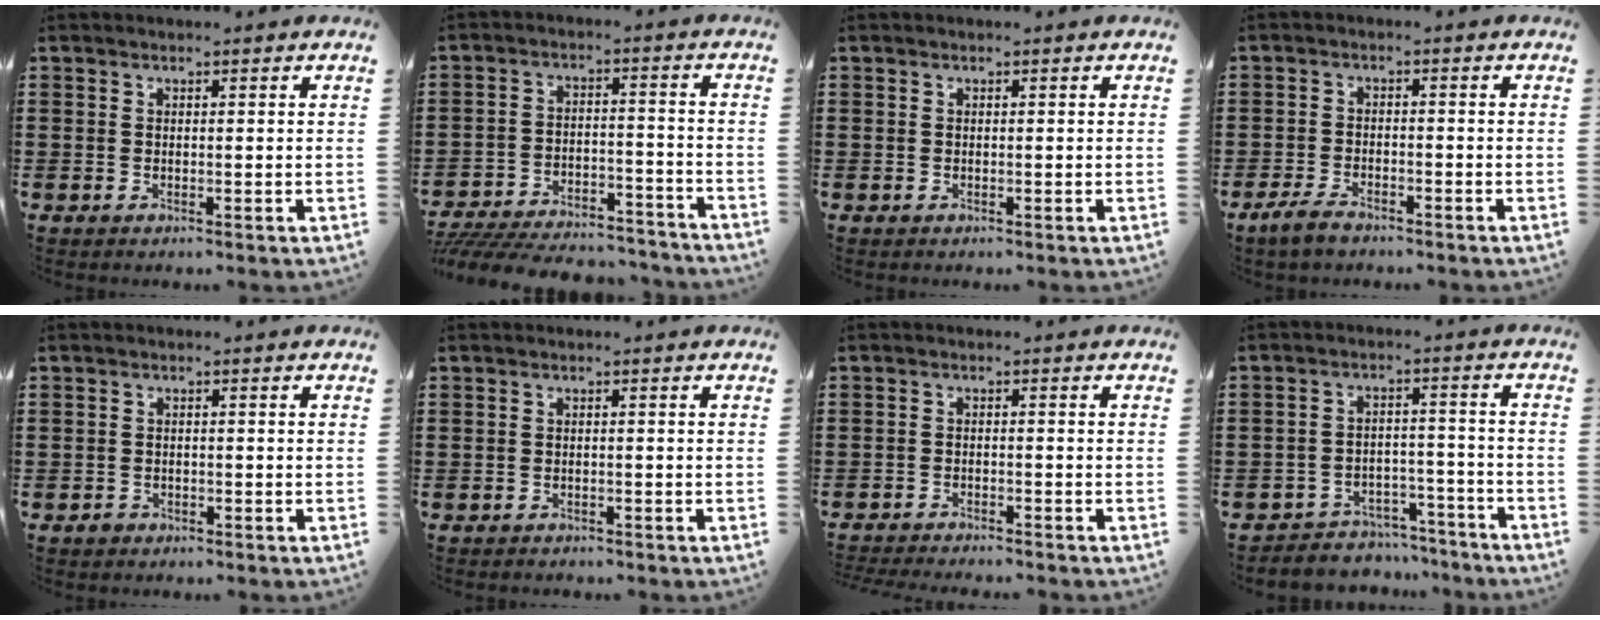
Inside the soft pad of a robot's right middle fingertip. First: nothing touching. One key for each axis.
{"total": 7.4, "fx": -7.1, "fy": 1.1, "fz": 1.6, "tx": -0.034, "ty": 0.013, "tz": -0.142}
{"total": 0.0}
{"total": 3.0, "fx": -2.4, "fy": 1.1, "fz": 1.4, "tx": -0.033, "ty": 0.007, "tz": -0.049}
{"total": 1.0, "fx": -0.8, "fy": 0.7, "fz": 0.2, "tx": -0.005, "ty": 0.002, "tz": -0.017}
{"total": 0.7, "fx": -0.7, "fy": 0.2, "fz": -0.1, "tx": -0.001, "ty": 0.002, "tz": -0.017}
{"total": 2.1, "fx": -2.1, "fy": 0.0, "fz": 0.0, "tx": -0.004, "ty": 0.001, "tz": -0.044}
{"total": 4.7, "fx": -4.6, "fy": 1.2, "fz": 0.1, "tx": -0.006, "ty": 0.014, "tz": -0.096}